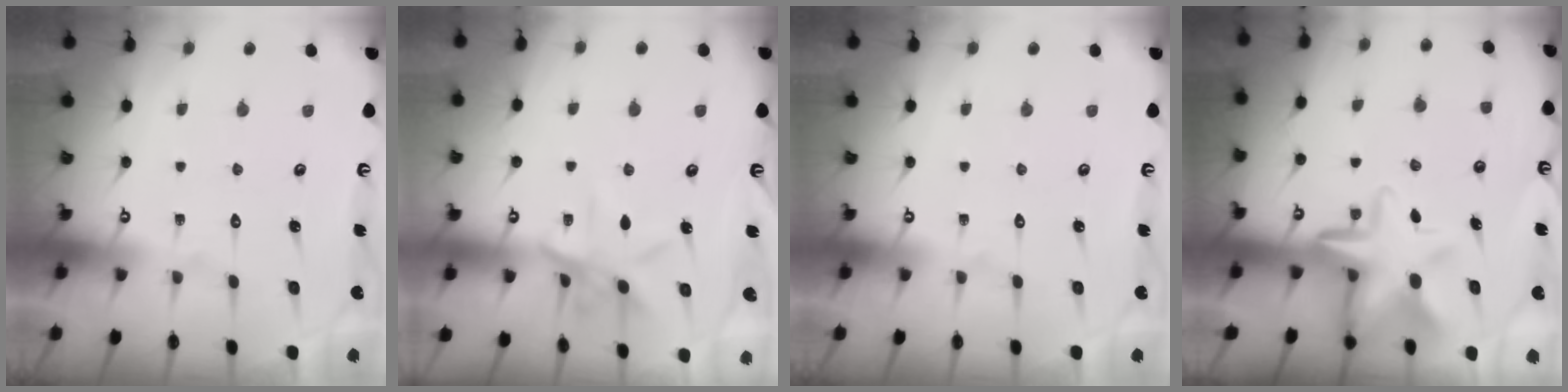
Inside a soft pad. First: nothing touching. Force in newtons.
{"total": 8.5, "press": 8.5, "slide": 0.6}
{"total": 0.0}
{"total": 9.5, "press": 9.1, "slide": 2.7}